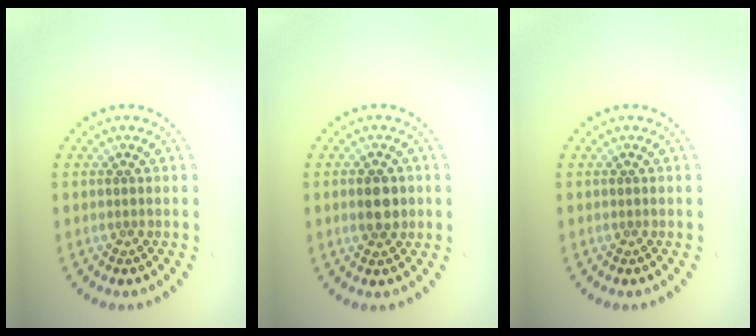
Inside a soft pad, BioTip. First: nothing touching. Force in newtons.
{"total": 2.4, "press": 2.4, "slide": 0.2}
{"total": 0.0}